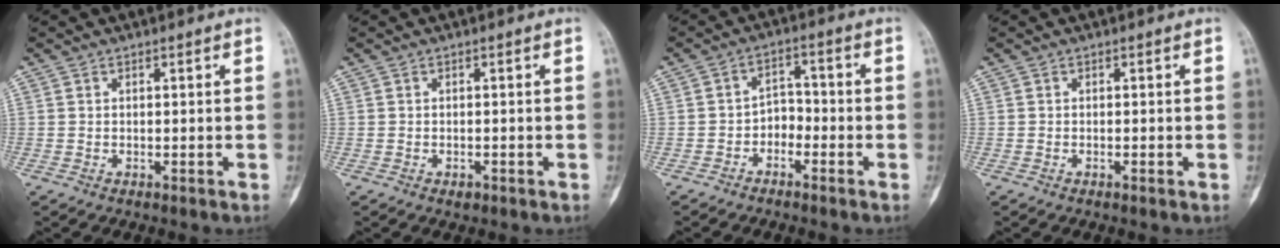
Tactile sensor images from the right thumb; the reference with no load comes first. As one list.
[{"total": 1.1, "force": [-0.6, 0.7, 0.6], "torque": [-0.007, 0.002, -0.007]}, {"total": 4.2, "force": [-2.4, 2.9, 1.9], "torque": [-0.011, 0.033, -0.048]}, {"total": 0.6, "force": [-0.2, 0.1, 0.5], "torque": [-0.009, -0.001, -0.004]}]